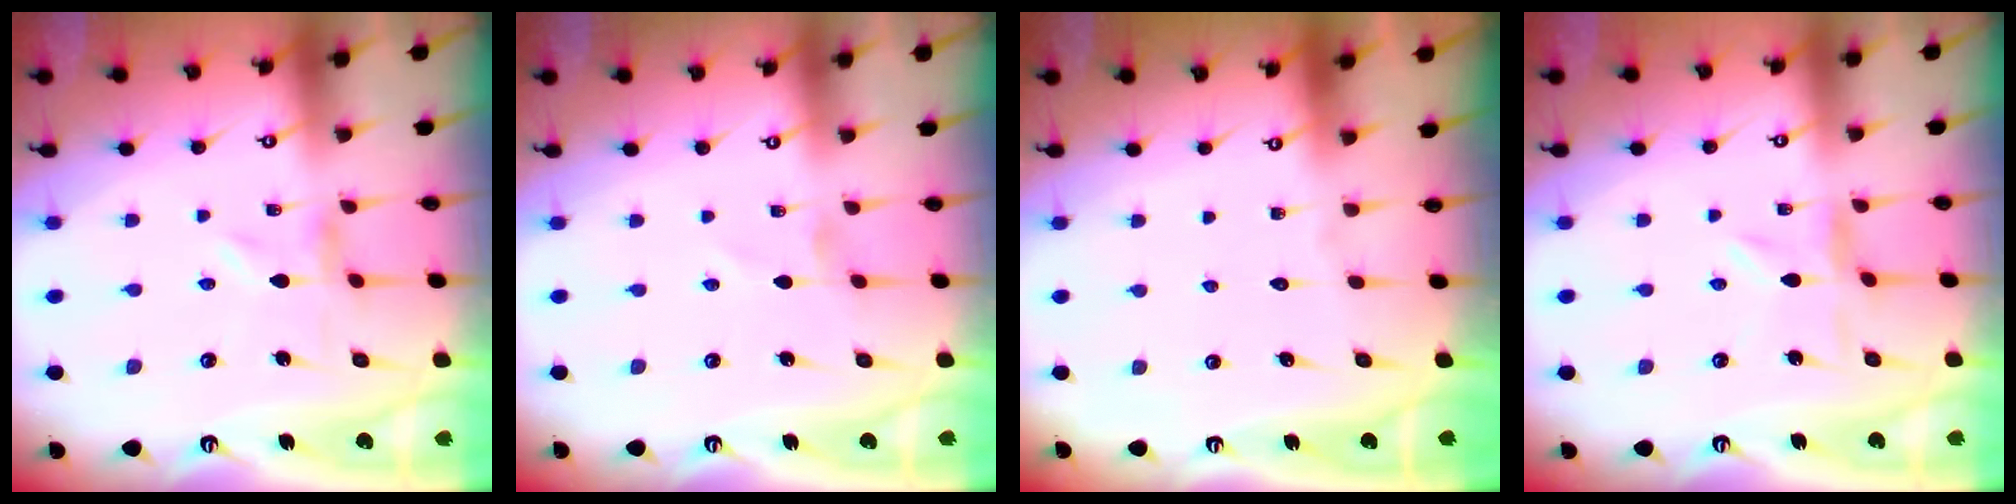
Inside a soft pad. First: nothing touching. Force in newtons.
{"total": 0.0}
{"total": 1.7, "press": 1.7, "slide": 0.2}
{"total": 1.1, "press": 1.1, "slide": 0.2}